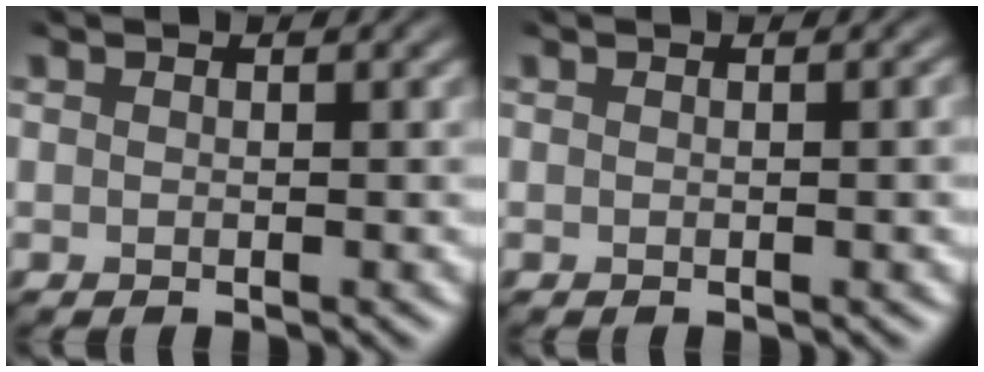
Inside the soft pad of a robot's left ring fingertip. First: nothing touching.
{"total": 2.3, "force": [0.3, 0.9, 2.1], "torque": [-0.016, 0.007, -0.003]}